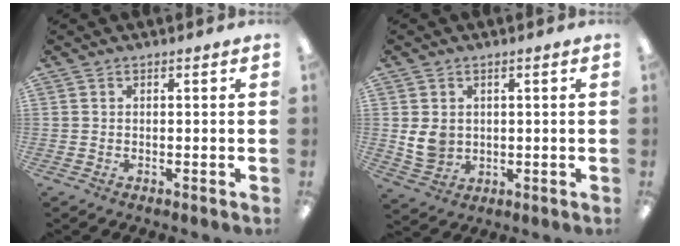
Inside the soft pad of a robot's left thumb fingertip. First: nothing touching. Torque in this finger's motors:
{"motor_torque": [-0.05, 0.12, 0.07, -0.08, 0.01]}